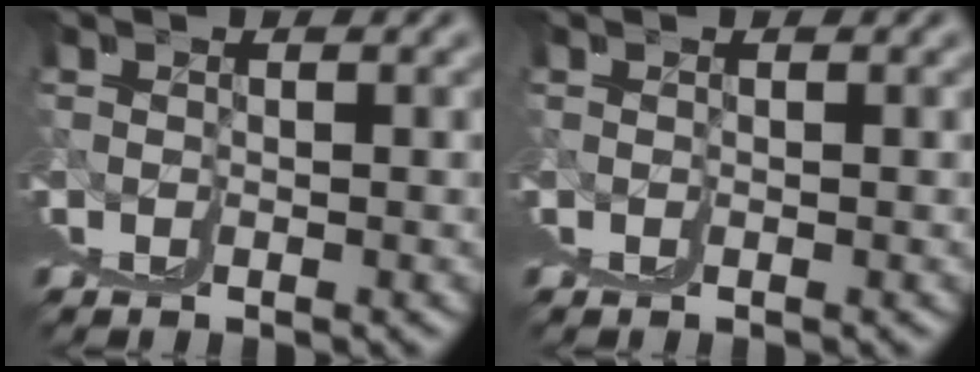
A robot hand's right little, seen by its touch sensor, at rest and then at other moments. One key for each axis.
{"total": 0.0}